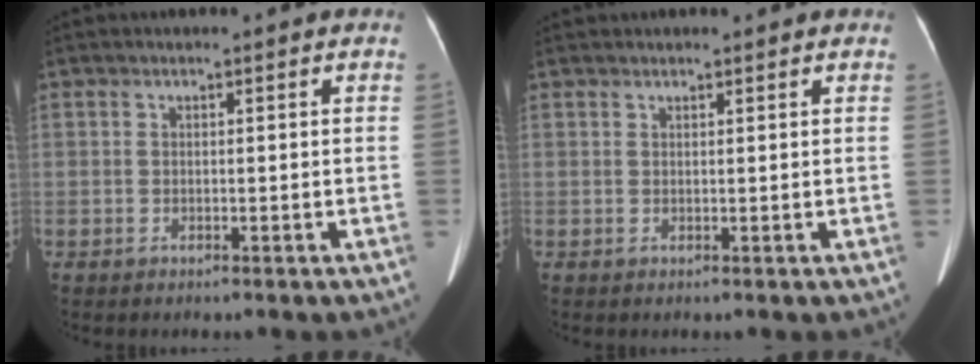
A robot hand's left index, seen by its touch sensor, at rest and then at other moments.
{"total": 3.0, "force": [2.8, 0.6, 0.9], "torque": [-0.012, 0.030, 0.037]}